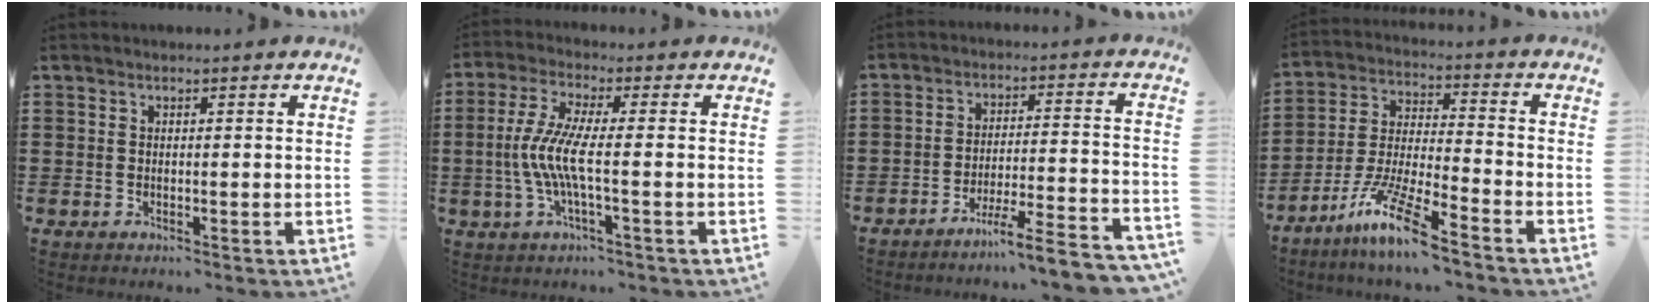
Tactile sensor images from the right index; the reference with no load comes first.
{"total": 7.2, "force": [-1.4, 0.8, 7.0], "torque": [-0.166, -0.020, -0.039]}
{"total": 6.8, "force": [-6.0, -0.3, 3.2], "torque": [-0.047, -0.005, -0.115]}
{"total": 10.8, "force": [-8.3, 0.4, 6.9], "torque": [-0.151, -0.001, -0.168]}